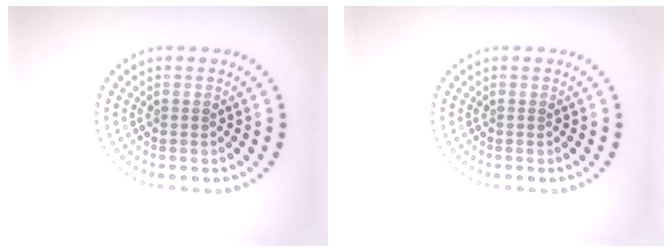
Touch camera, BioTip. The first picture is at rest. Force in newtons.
{"total": 0.0}